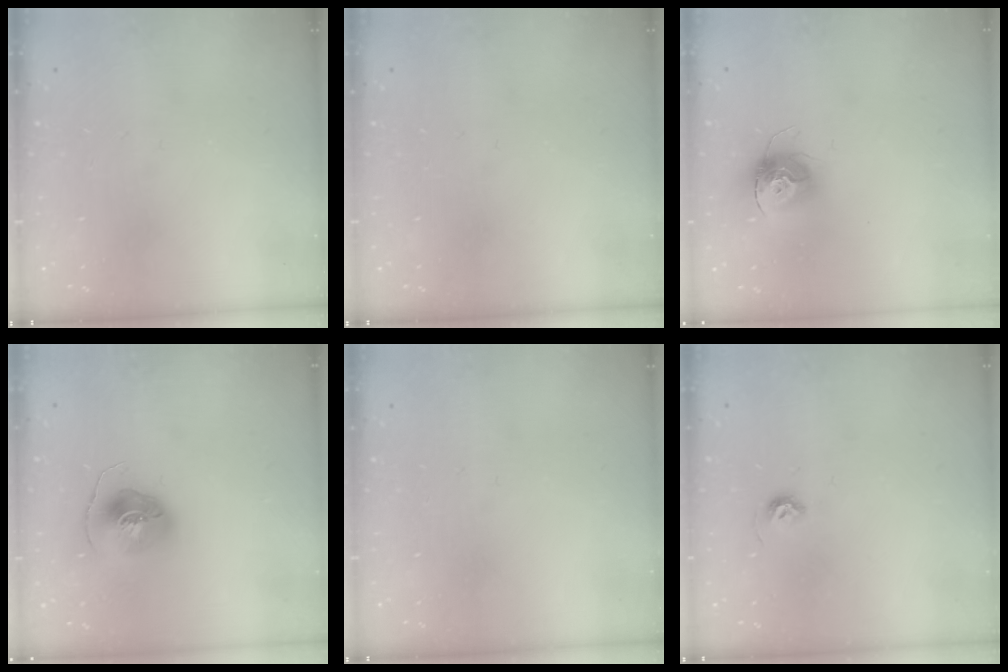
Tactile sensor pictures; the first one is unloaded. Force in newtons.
{"total": 0.0}
{"total": 13.6, "press": 13.5, "slide": 1.3}
{"total": 9.6, "press": 9.6, "slide": 0.8}
{"total": 0.0}
{"total": 5.7, "press": 5.7, "slide": 0.7}